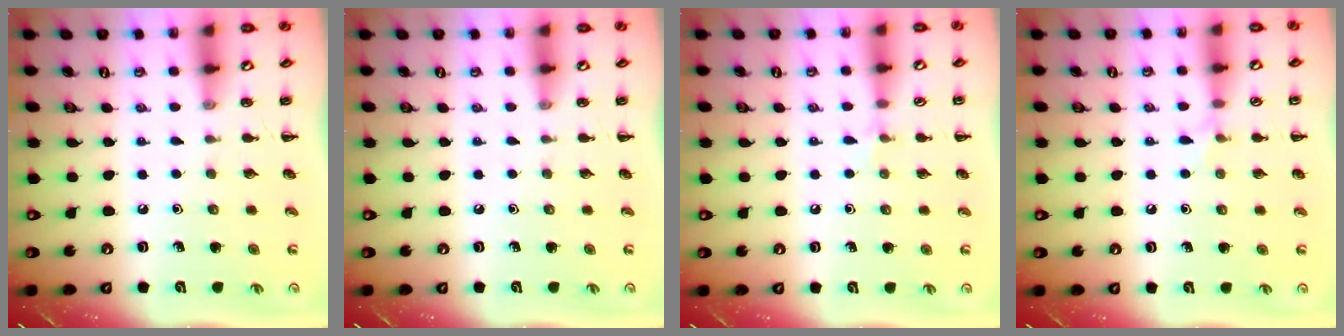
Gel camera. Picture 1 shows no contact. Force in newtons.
{"total": 0.0}
{"total": 4.5, "press": 4.2, "slide": 1.6}
{"total": 4.5, "press": 4.2, "slide": 1.5}